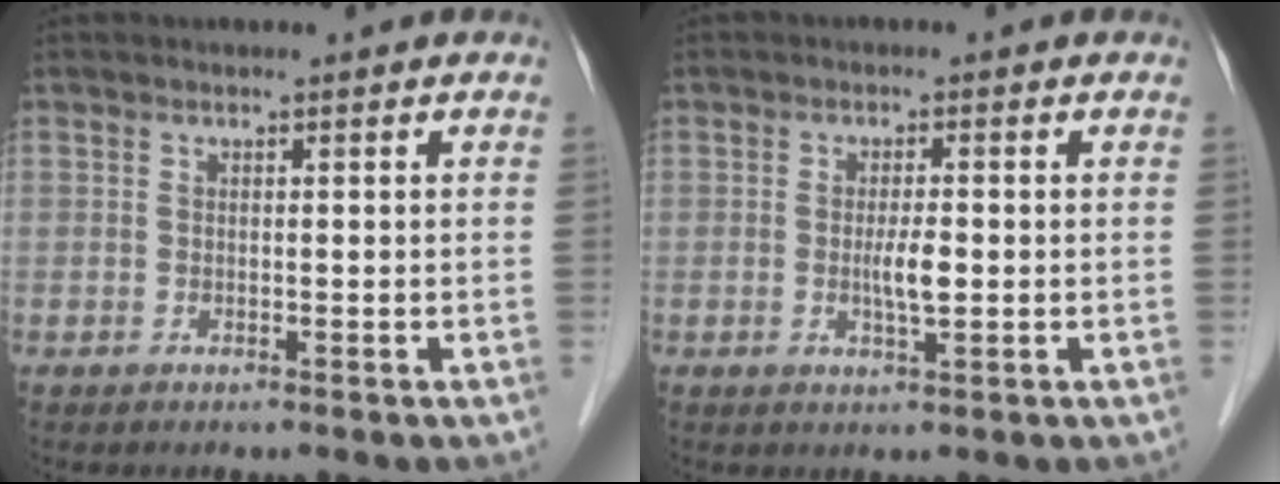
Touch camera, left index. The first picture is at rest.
{"total": 3.1, "force": [-0.4, 0.5, 3.1], "torque": [-0.060, -0.003, -0.006]}